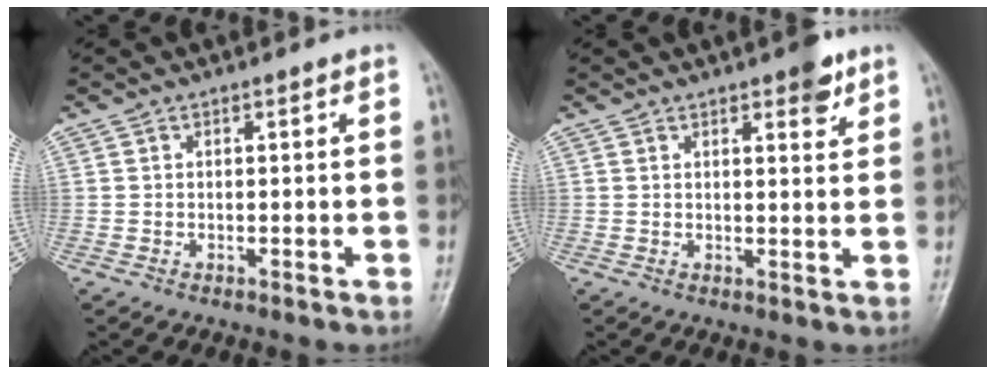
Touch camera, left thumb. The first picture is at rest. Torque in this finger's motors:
{"motor_torque": [0.48, 0.39, 0.47, -0.23, 0.02]}